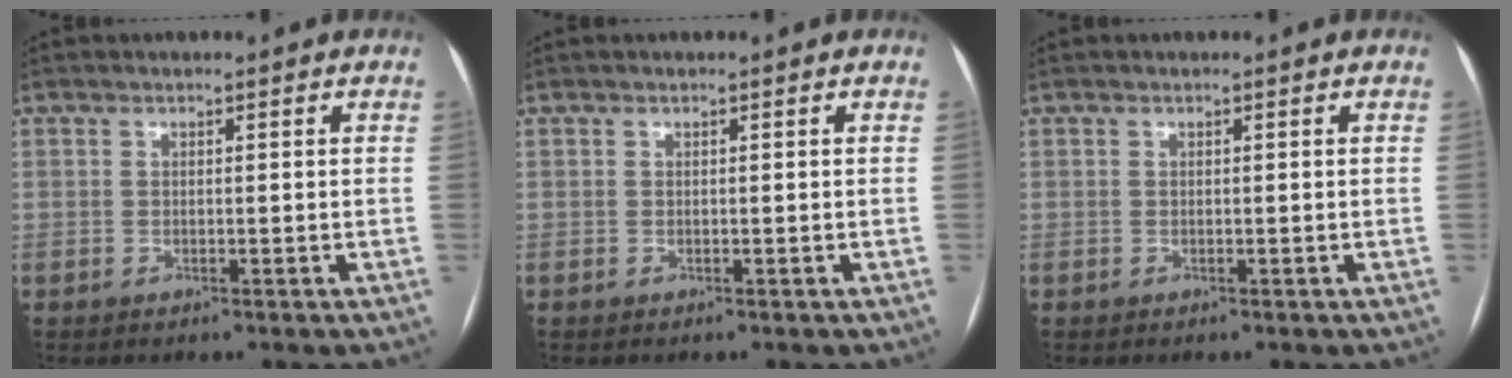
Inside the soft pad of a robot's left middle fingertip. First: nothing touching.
{"total": 0.0}
{"total": 0.0}